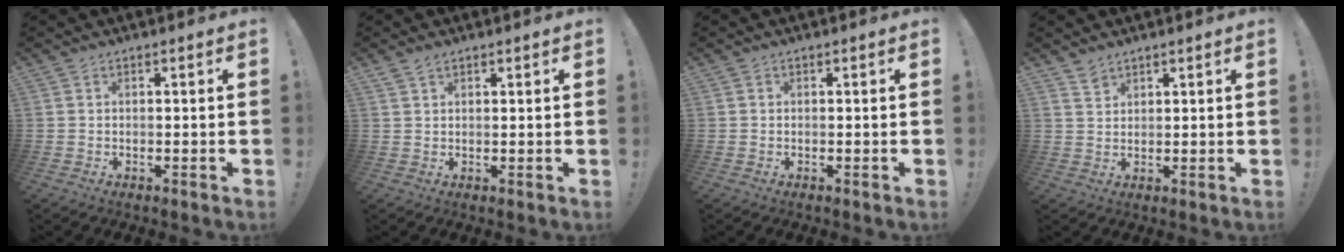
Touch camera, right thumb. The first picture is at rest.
{"total": 2.0, "force": [1.6, 0.7, 0.8], "torque": [-0.009, -0.008, 0.029]}
{"total": 0.0}
{"total": 2.9, "force": [2.4, 1.4, 0.6], "torque": [0.002, -0.020, 0.044]}